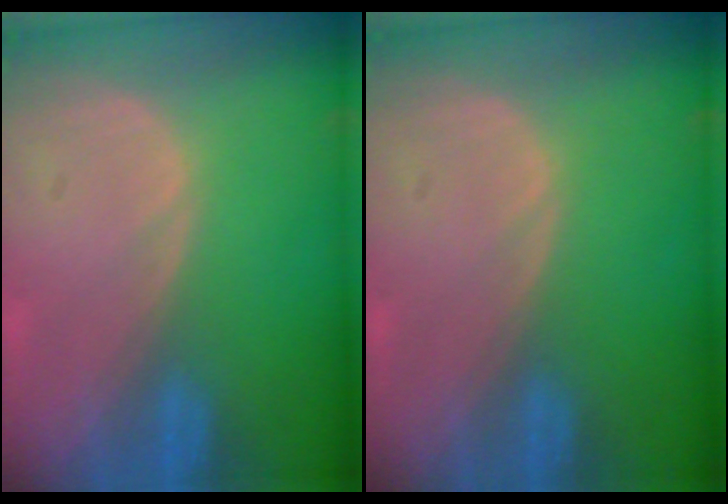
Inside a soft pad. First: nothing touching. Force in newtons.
{"total": 0.0}